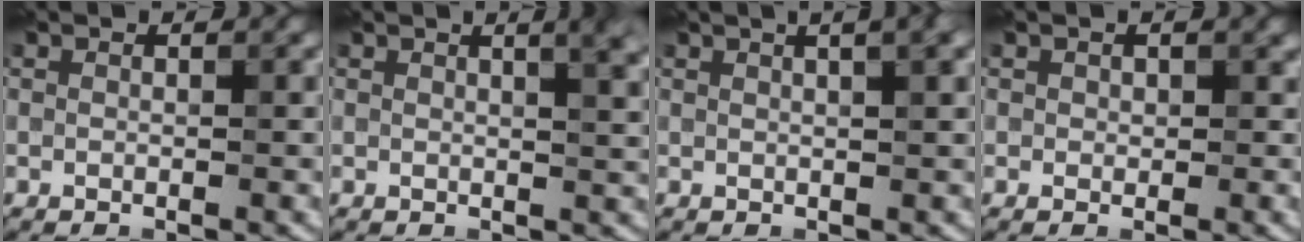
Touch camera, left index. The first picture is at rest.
{"total": 5.2, "force": [2.4, 2.1, 4.1], "torque": [-0.023, 0.023, 0.012]}
{"total": 6.0, "force": [3.1, 2.6, 4.5], "torque": [-0.022, 0.042, 0.008]}
{"total": 1.0, "force": [0.4, 0.9, 0.3], "torque": [-0.003, -0.004, 0.005]}